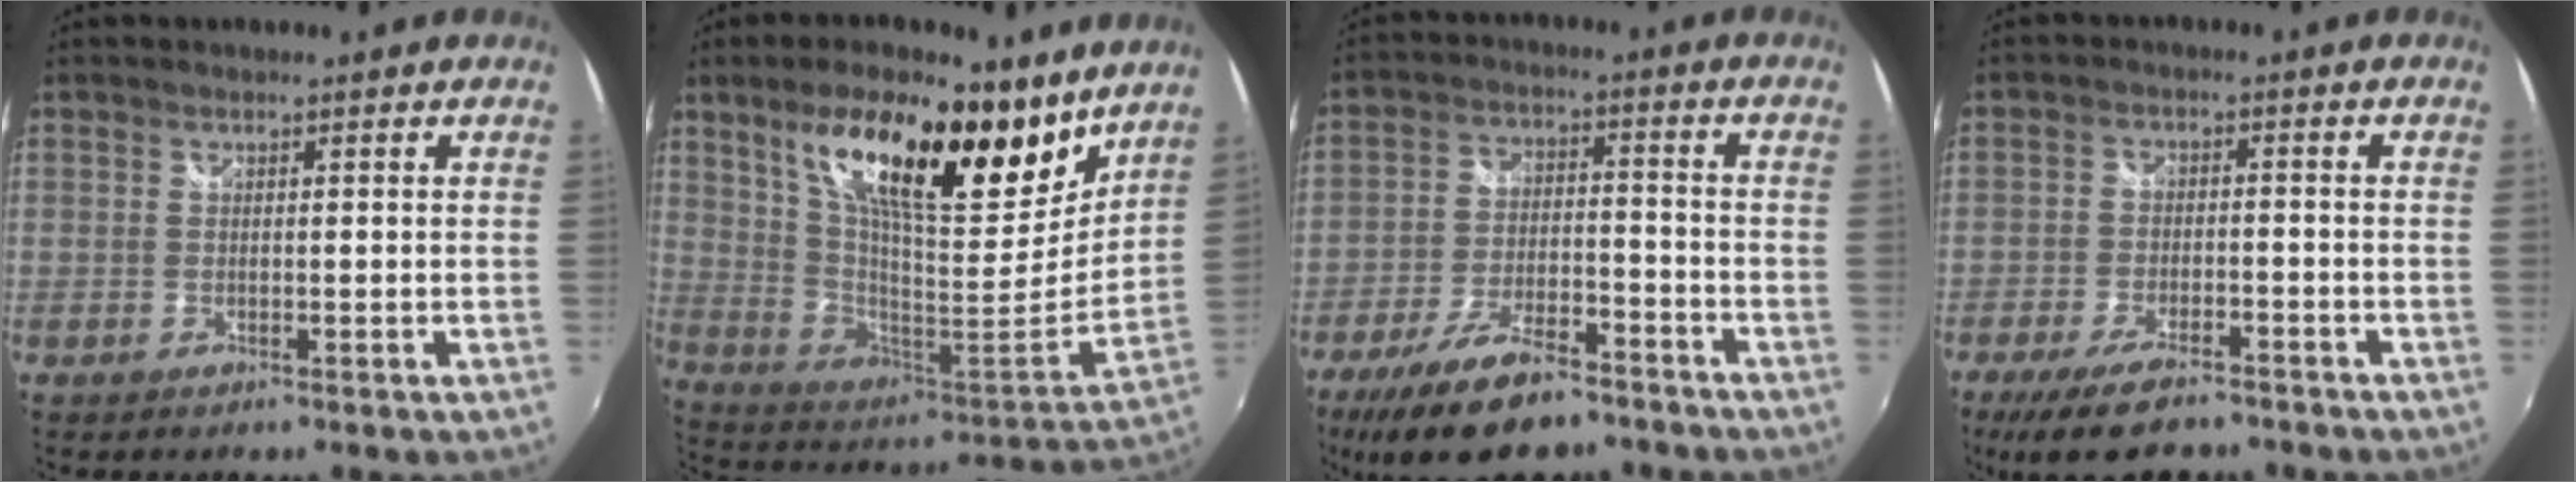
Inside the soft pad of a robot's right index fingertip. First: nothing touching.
{"total": 24.2, "force": [15.0, 8.1, 17.1], "torque": [-0.294, 0.011, 0.267]}
{"total": 15.9, "force": [-11.8, 6.0, 8.9], "torque": [-0.185, -0.016, -0.191]}
{"total": 11.2, "force": [-8.5, 4.0, 6.1], "torque": [-0.142, -0.022, -0.142]}